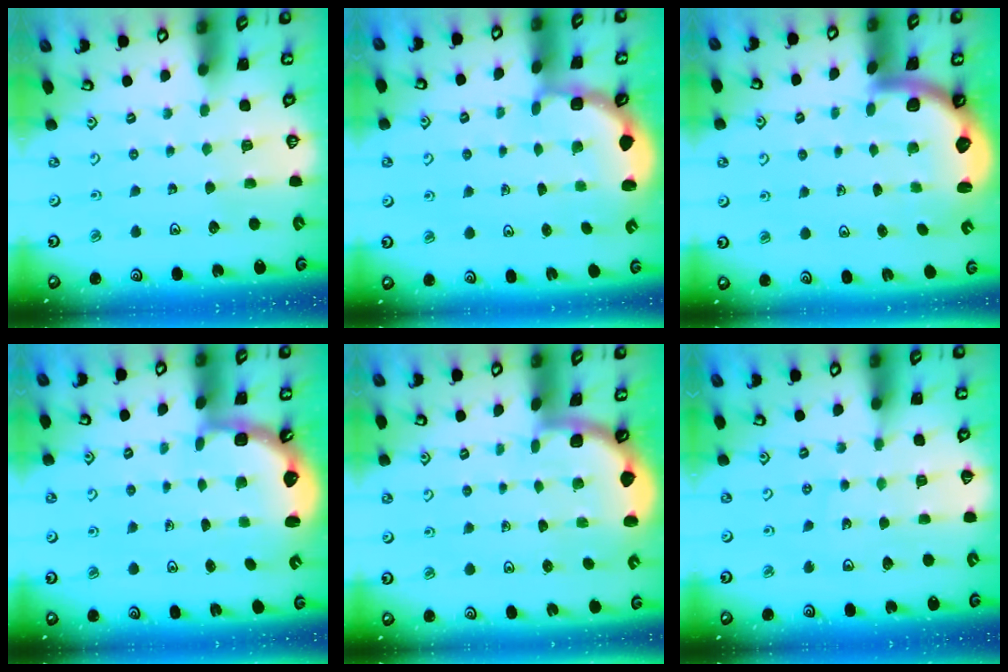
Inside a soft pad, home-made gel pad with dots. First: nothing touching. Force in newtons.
{"total": 3.1, "press": 2.2, "slide": 2.2}
{"total": 2.9, "press": 2.8, "slide": 0.4}
{"total": 2.7, "press": 2.1, "slide": 1.7}
{"total": 1.9, "press": 1.9, "slide": 0.0}
{"total": 5.3, "press": 4.8, "slide": 2.3}